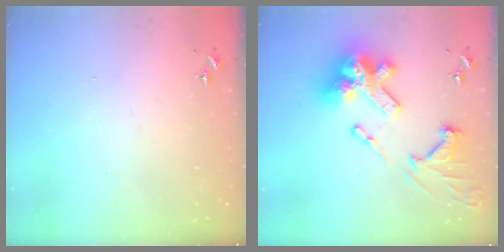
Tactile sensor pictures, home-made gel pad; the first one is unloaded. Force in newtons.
{"total": 26.3, "press": 26.1, "slide": 2.5}